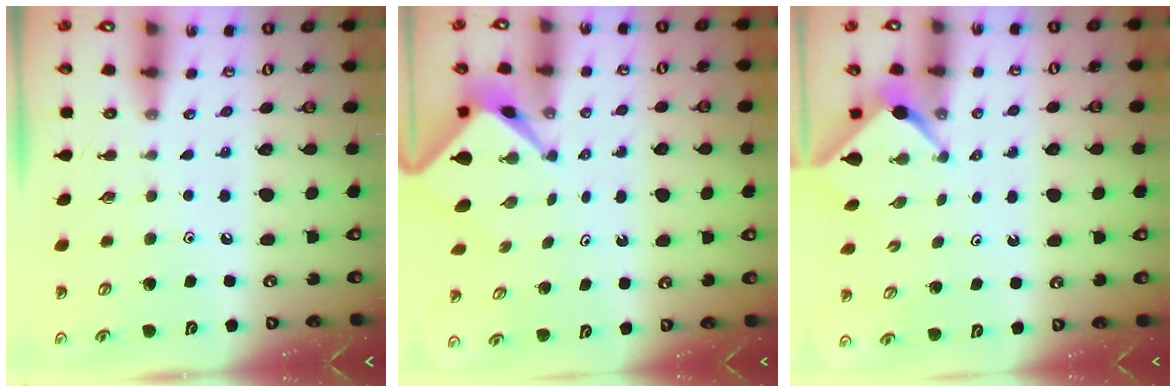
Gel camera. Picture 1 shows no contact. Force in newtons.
{"total": 2.6, "press": 2.6, "slide": 0.2}
{"total": 2.4, "press": 2.4, "slide": 0.3}